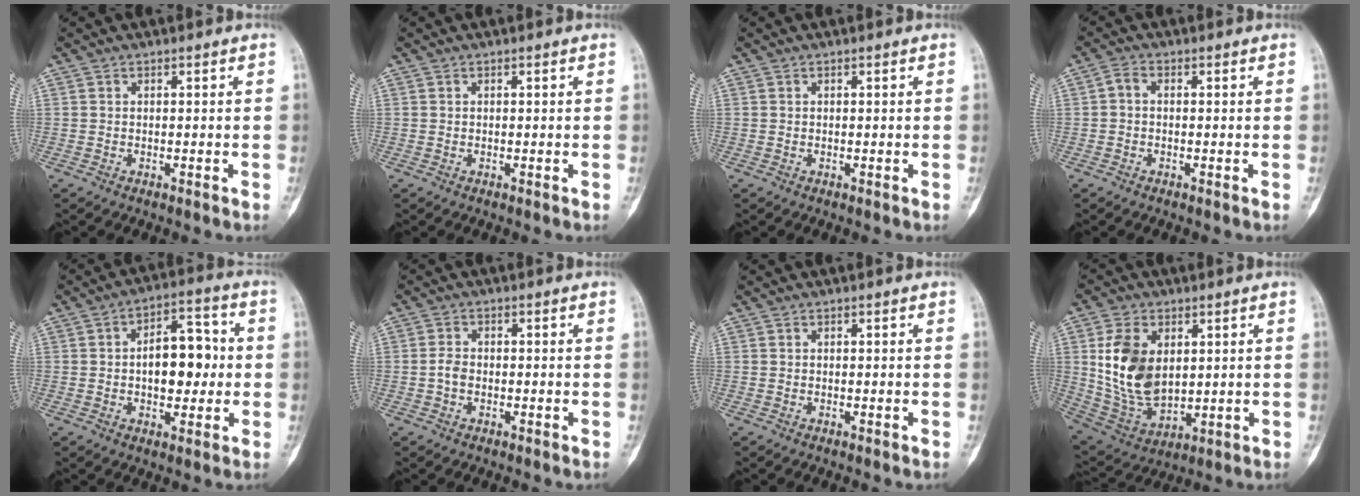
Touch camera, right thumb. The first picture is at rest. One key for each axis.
{"total": 0.0}
{"total": 0.0}
{"total": 2.1, "fx": -0.2, "fy": 1.6, "fz": 1.3, "tx": -0.019, "ty": 0.004, "tz": -0.014}
{"total": 11.8, "fx": -0.1, "fy": 7.1, "fz": 9.4, "tx": -0.097, "ty": 0.026, "tz": -0.003}
{"total": 2.7, "fx": -0.7, "fy": 2.1, "fz": 1.6, "tx": -0.021, "ty": 0.008, "tz": -0.019}
{"total": 0.0}
{"total": 15.2, "fx": 2.7, "fy": 9.9, "fz": 11.1, "tx": -0.186, "ty": -0.016, "tz": 0.068}